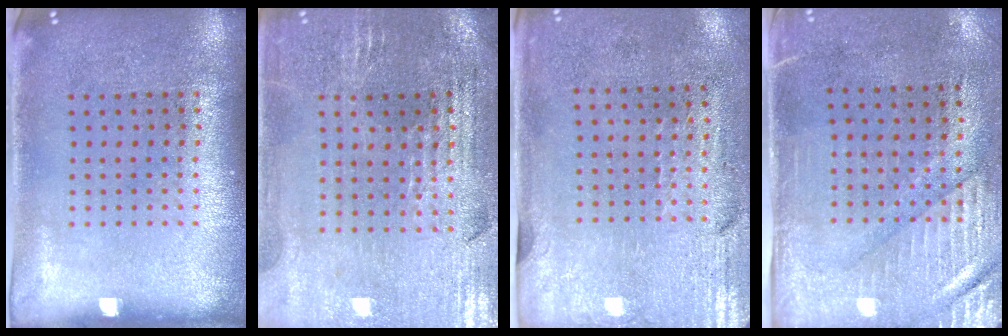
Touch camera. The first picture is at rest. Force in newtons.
{"total": 1.8, "press": 1.7, "slide": 0.4}
{"total": 2.9, "press": 2.5, "slide": 1.5}
{"total": 3.0, "press": 2.5, "slide": 1.6}